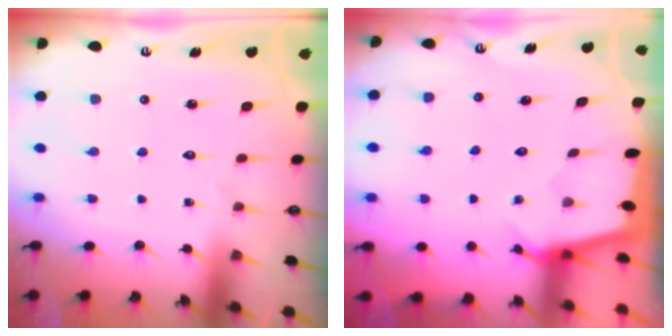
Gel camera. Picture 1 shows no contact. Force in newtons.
{"total": 2.1, "press": 2.1, "slide": 0.3}